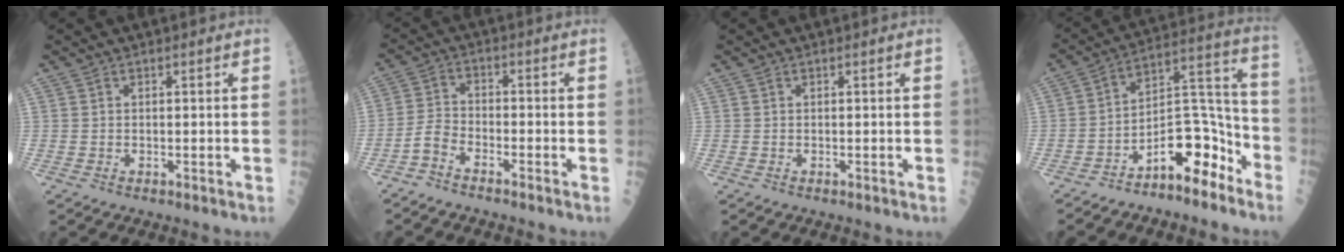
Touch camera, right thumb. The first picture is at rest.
{"total": 3.8, "force": [-2.9, 1.1, 2.2], "torque": [-0.054, 0.026, -0.063]}
{"total": 0.0}
{"total": 13.2, "force": [-8.4, 5.3, 8.7], "torque": [-0.114, 0.099, -0.136]}